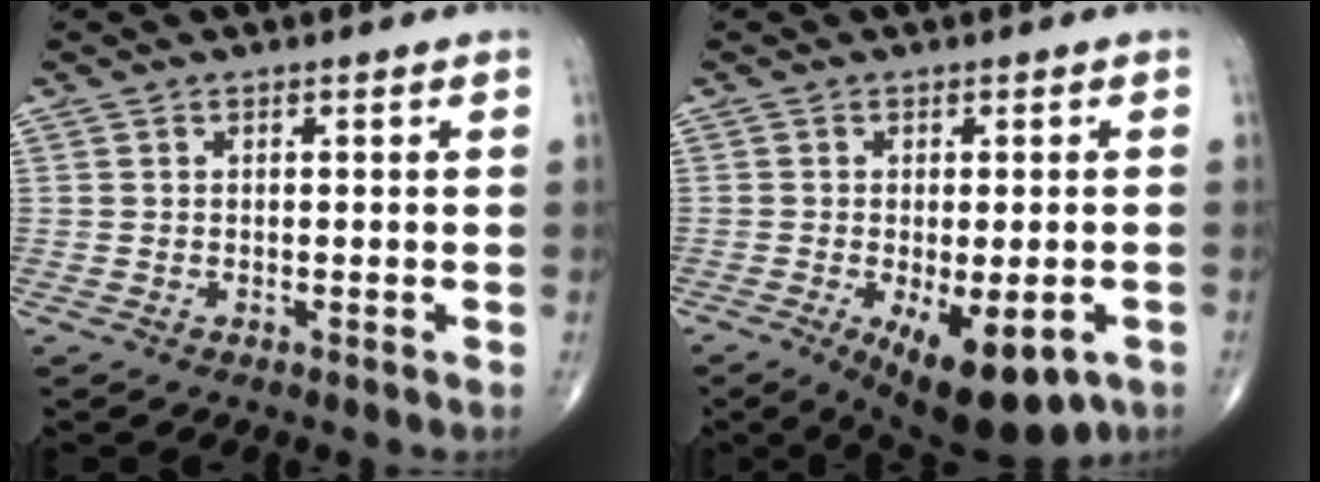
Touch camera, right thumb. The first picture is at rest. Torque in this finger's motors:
{"motor_torque": [-0.17, 0.44, 0.13, -0.15, 0.11]}